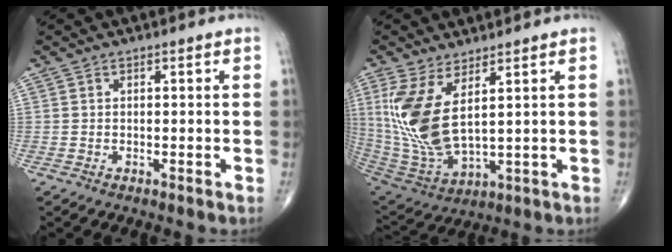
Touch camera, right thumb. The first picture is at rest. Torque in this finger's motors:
{"motor_torque": [-0.08, 0.79, 0.74, -0.28, 0.54]}